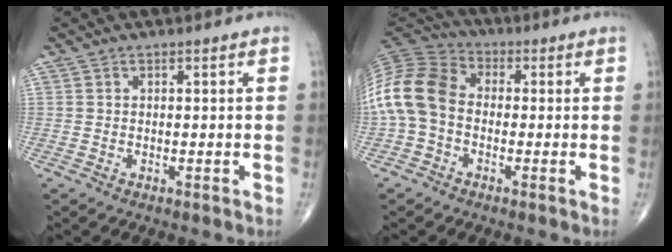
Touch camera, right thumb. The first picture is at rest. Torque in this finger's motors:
{"motor_torque": [0.34, 0.17, 1.26, -0.31, 0.48]}